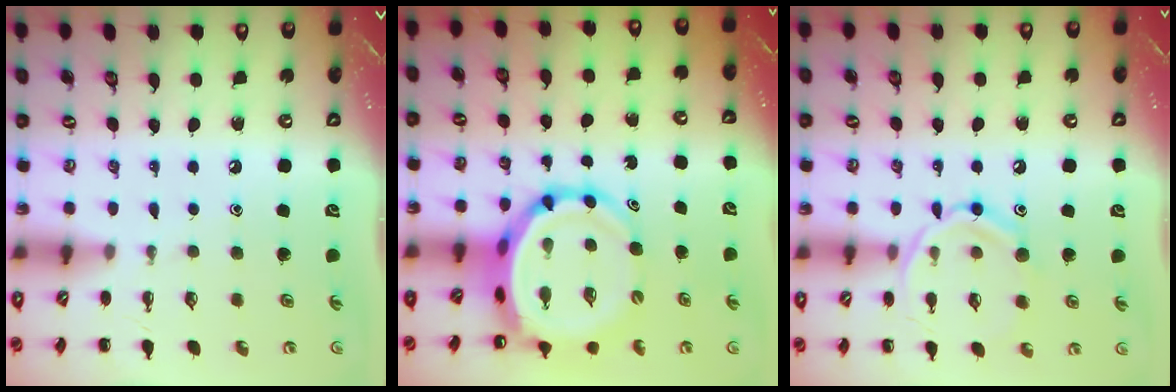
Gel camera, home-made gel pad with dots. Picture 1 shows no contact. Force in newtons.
{"total": 11.4, "press": 10.9, "slide": 3.2}
{"total": 13.0, "press": 13.0, "slide": 0.8}